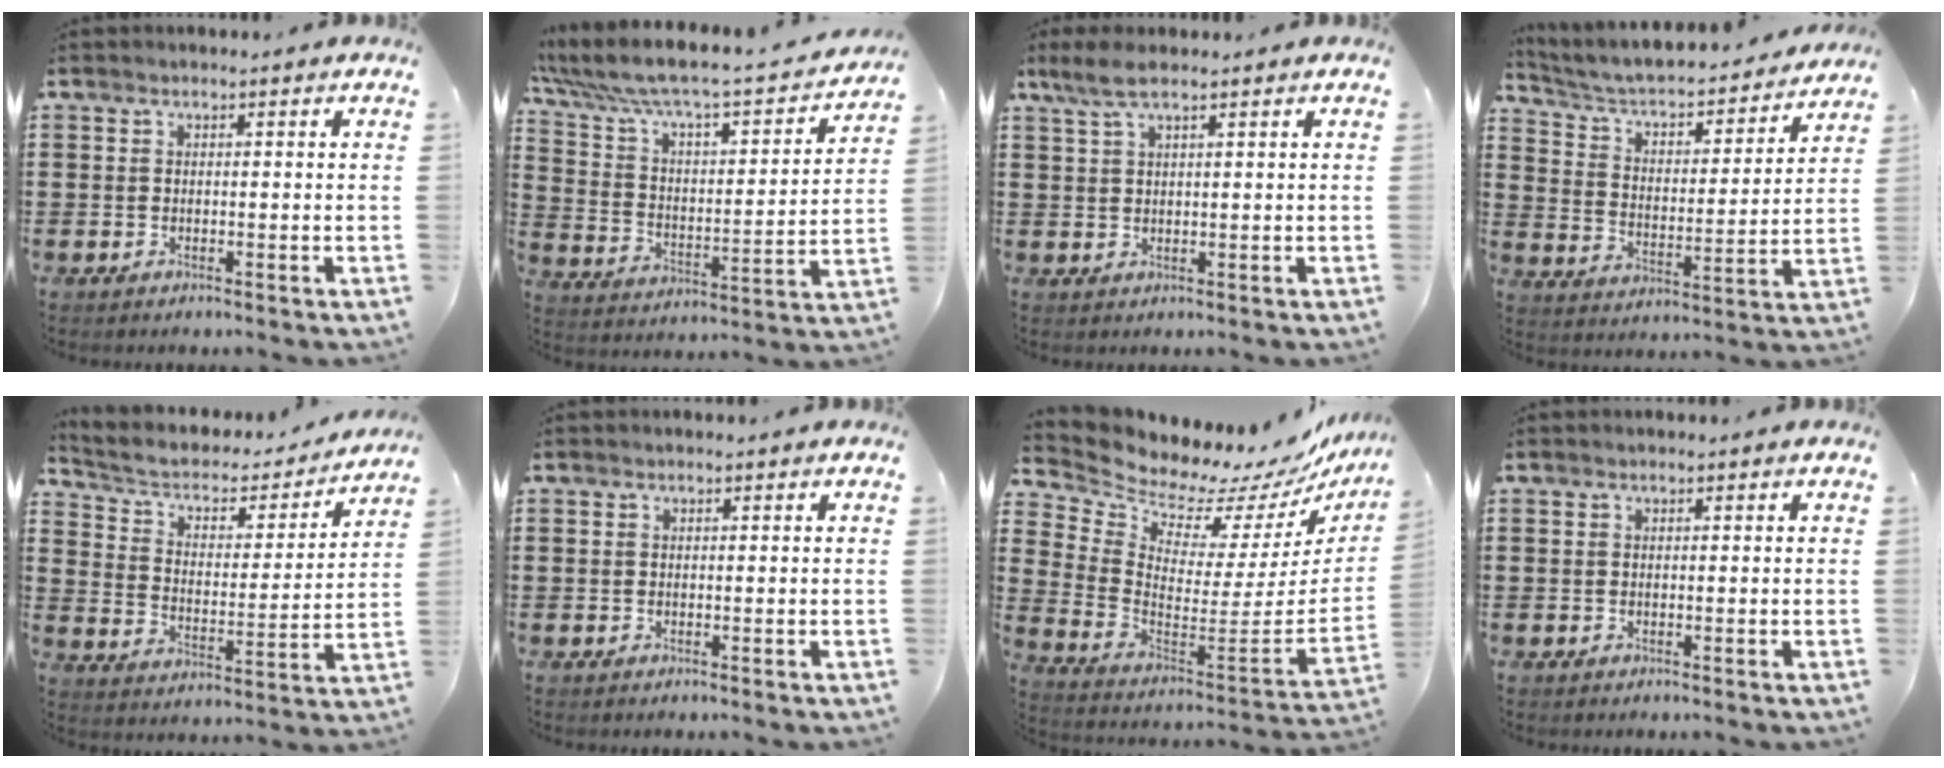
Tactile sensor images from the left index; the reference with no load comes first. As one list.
[{"total": 5.2, "force": [4.3, 1.4, 2.6], "torque": [-0.075, -0.040, 0.065]}, {"total": 3.7, "force": [2.3, 0.8, 2.8], "torque": [-0.058, 0.003, 0.043]}, {"total": 4.5, "force": [3.9, 1.2, 1.9], "torque": [-0.057, -0.033, 0.058]}, {"total": 3.9, "force": [2.9, 2.1, 1.6], "torque": [-0.049, -0.019, 0.039]}, {"total": 0.0}, {"total": 7.0, "force": [6.7, 1.9, 0.7], "torque": [-0.046, -0.082, 0.108]}, {"total": 0.0}]